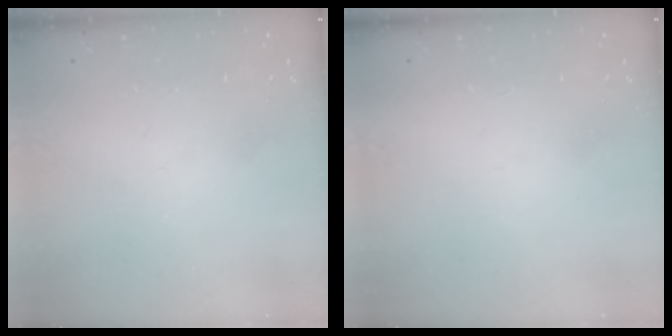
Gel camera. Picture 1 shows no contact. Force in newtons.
{"total": 1.5, "press": 1.5, "slide": 0.1}